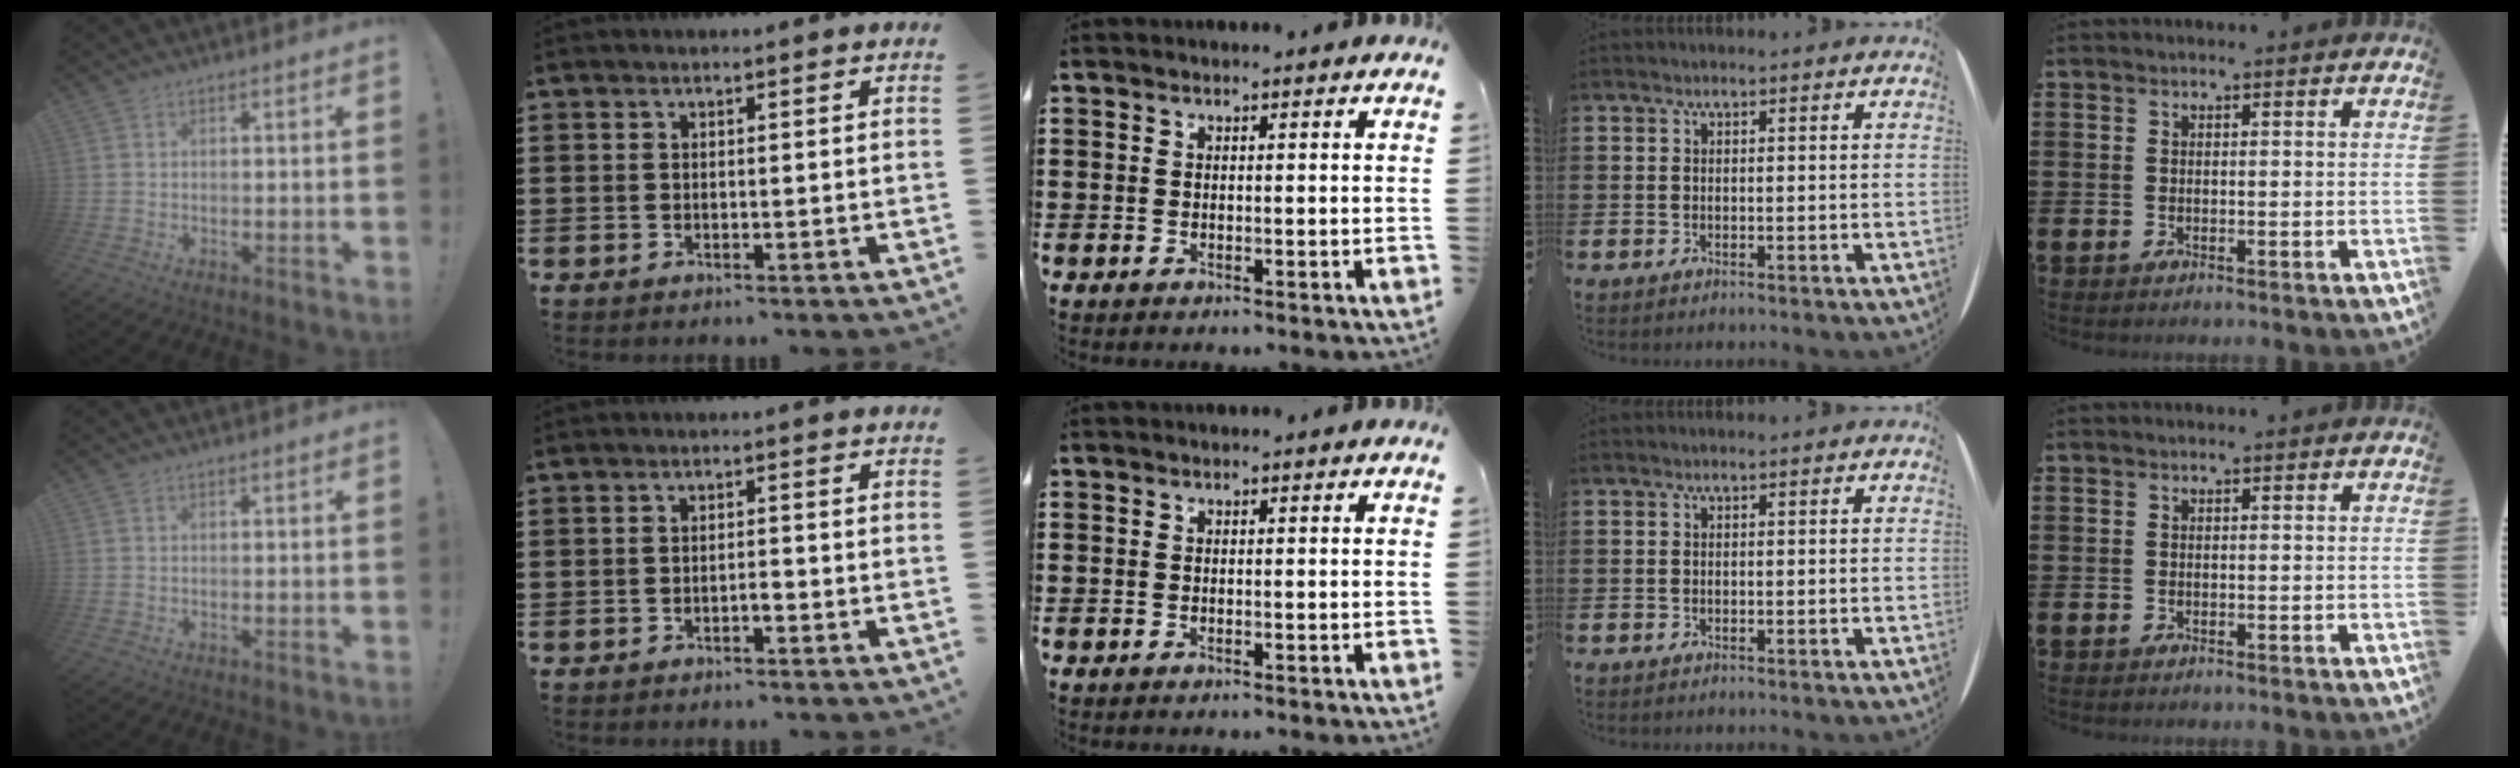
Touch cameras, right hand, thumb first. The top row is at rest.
{"index": {"total": 1.3, "force": [-0.8, 0.3, 1.0], "torque": [-0.021, -0.002, -0.014]}}